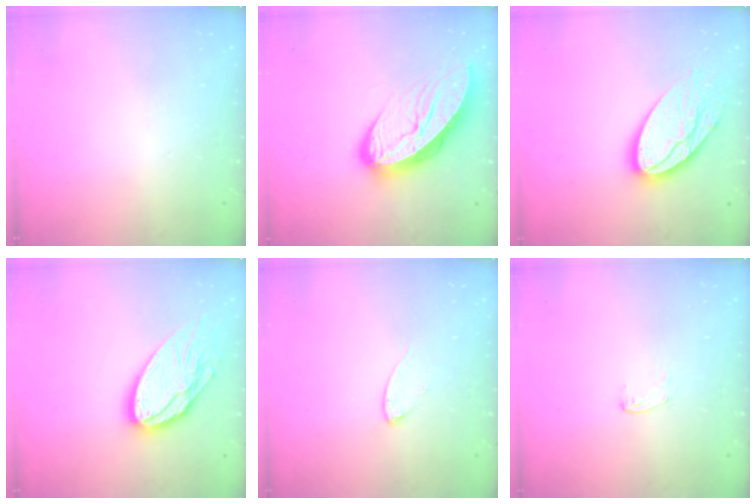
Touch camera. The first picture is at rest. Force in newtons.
{"total": 14.0, "press": 13.9, "slide": 1.3}
{"total": 17.5, "press": 17.5, "slide": 1.0}
{"total": 16.0, "press": 16.0, "slide": 1.6}
{"total": 3.9, "press": 3.9, "slide": 0.3}
{"total": 3.7, "press": 3.7, "slide": 0.3}